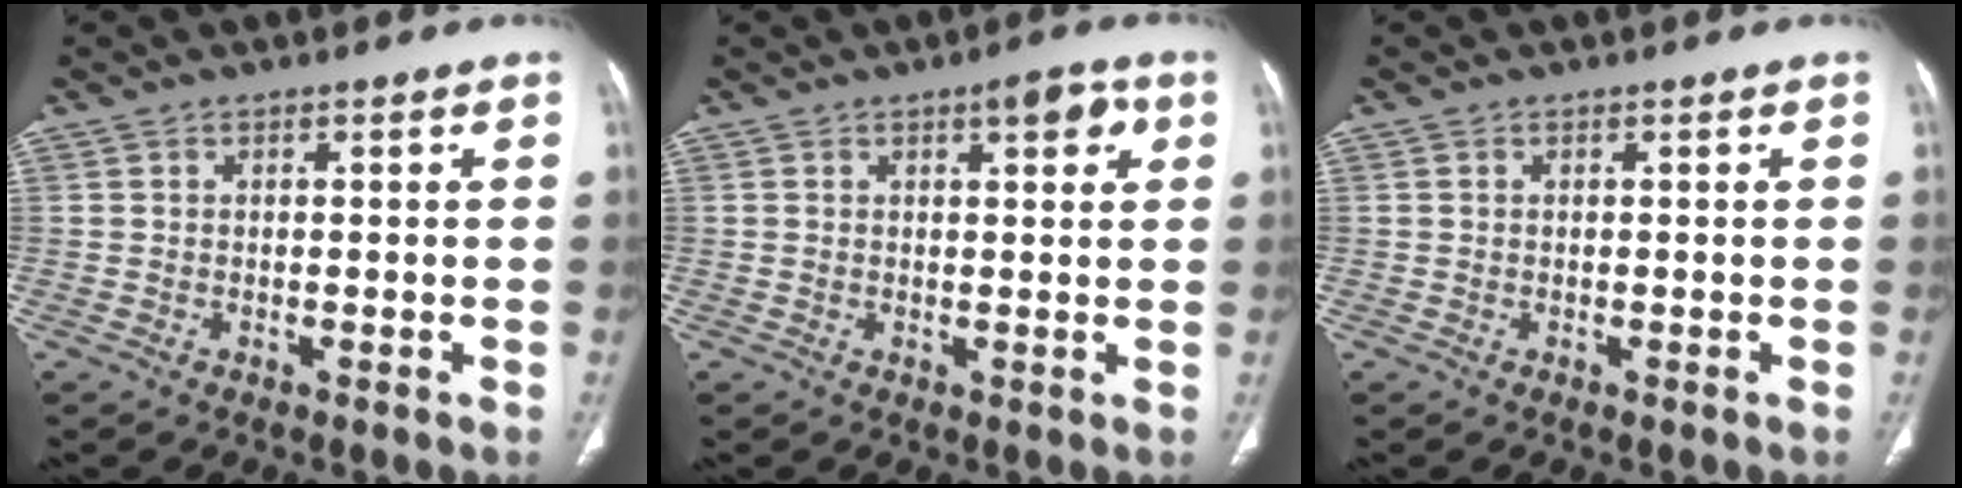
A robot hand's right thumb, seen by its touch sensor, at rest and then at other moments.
{"total": 4.7, "force": [2.1, 1.8, 3.8], "torque": [-0.032, -0.002, 0.025]}
{"total": 0.0}